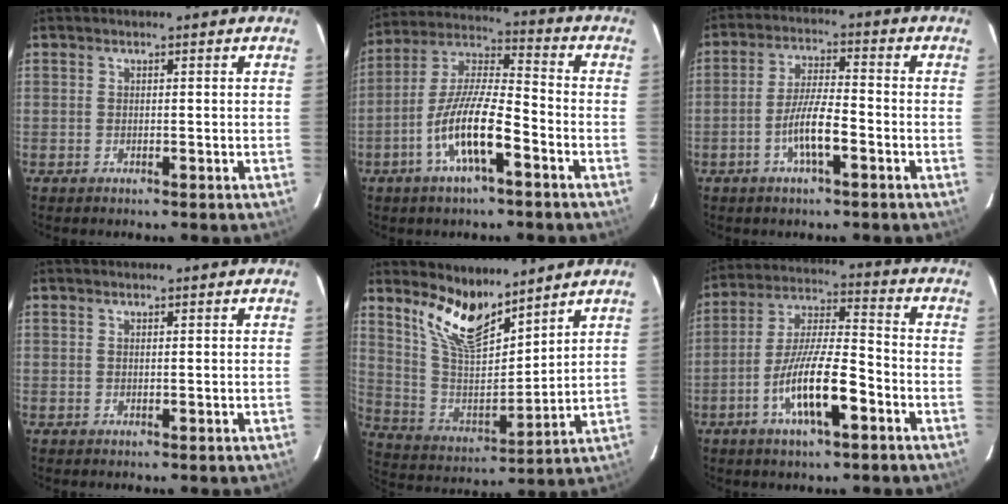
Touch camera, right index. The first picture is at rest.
{"total": 12.5, "force": [-5.7, 2.8, 10.8], "torque": [-0.220, -0.004, -0.111]}
{"total": 6.9, "force": [-3.1, 1.3, 6.1], "torque": [-0.123, 0.001, -0.055]}
{"total": 0.0}
{"total": 12.9, "force": [9.9, 4.2, 7.2], "torque": [-0.147, -0.008, 0.198]}
{"total": 13.0, "force": [-5.9, 3.0, 11.2], "torque": [-0.222, -0.006, -0.107]}